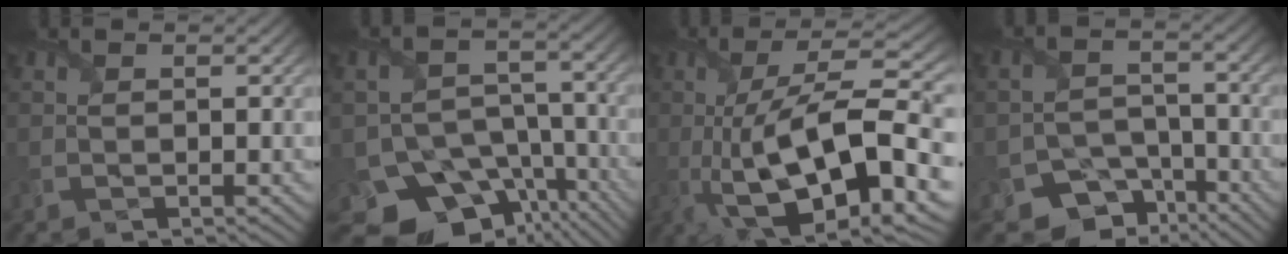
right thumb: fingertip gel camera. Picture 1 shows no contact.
{"total": 14.9, "force": [-10.2, 9.8, 5.0], "torque": [-0.102, -0.041, -0.128]}
{"total": 17.7, "force": [-3.7, 6.1, 16.2], "torque": [-0.281, -0.006, -0.056]}
{"total": 6.9, "force": [-4.6, 4.7, 2.1], "torque": [-0.026, -0.017, -0.078]}